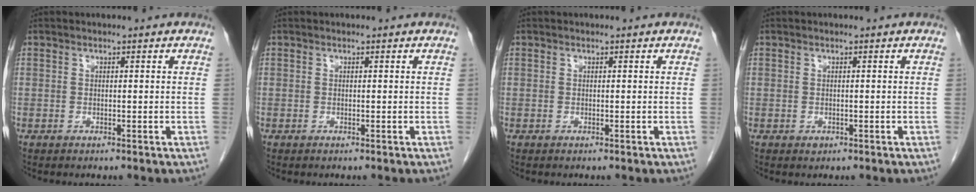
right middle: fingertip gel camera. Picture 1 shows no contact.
{"total": 0.0}
{"total": 0.0}
{"total": 0.5, "force": [-0.3, 0.4, 0.2], "torque": [-0.003, 0.001, -0.003]}